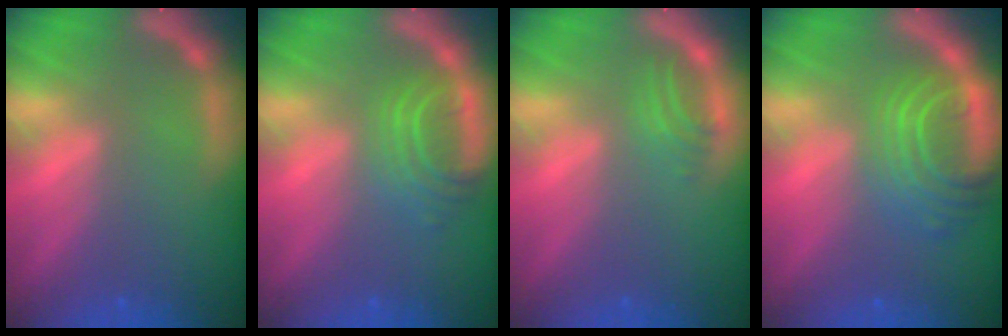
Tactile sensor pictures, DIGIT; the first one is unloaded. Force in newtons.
{"total": 4.5}
{"total": 2.0}
{"total": 7.5}